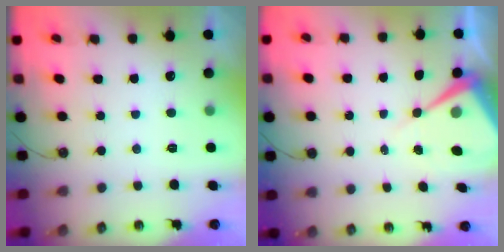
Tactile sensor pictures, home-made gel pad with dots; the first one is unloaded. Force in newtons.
{"total": 7.7, "press": 7.7, "slide": 0.6}